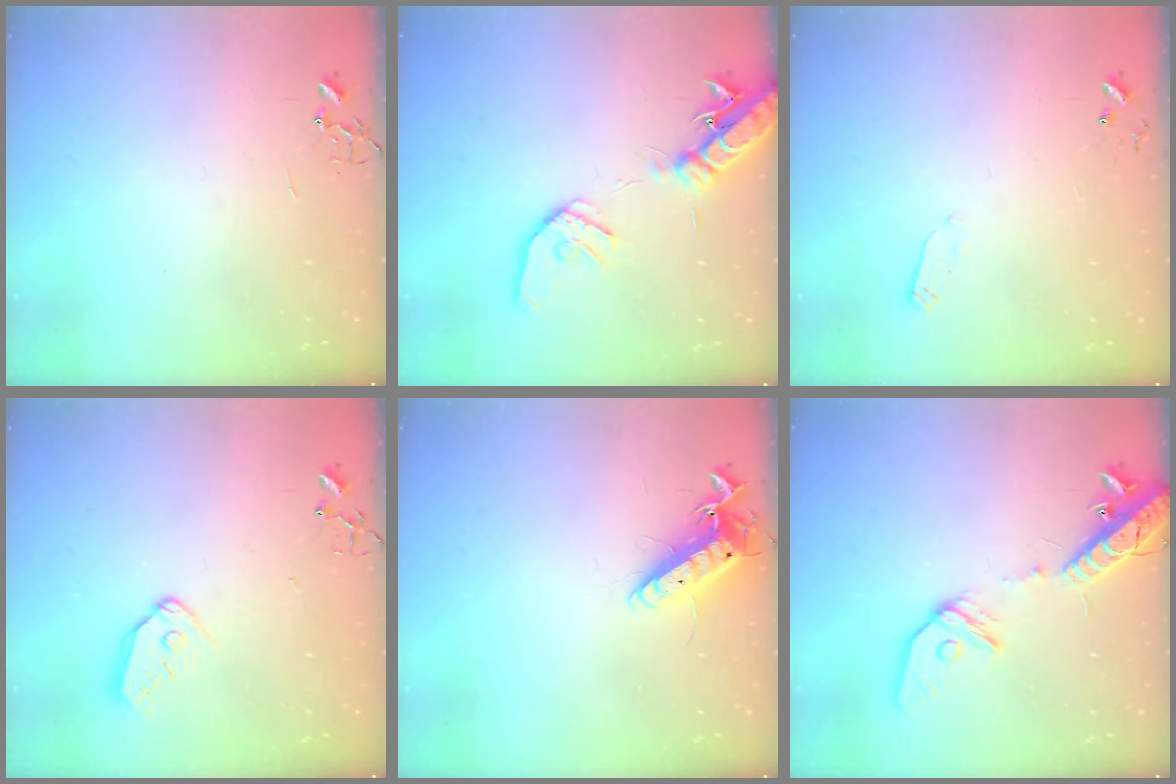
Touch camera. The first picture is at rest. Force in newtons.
{"total": 16.5, "press": 16.2, "slide": 2.9}
{"total": 2.4, "press": 2.4, "slide": 0.4}
{"total": 9.0, "press": 8.9, "slide": 0.9}
{"total": 13.2, "press": 13.1, "slide": 1.2}
{"total": 16.7, "press": 16.3, "slide": 3.5}